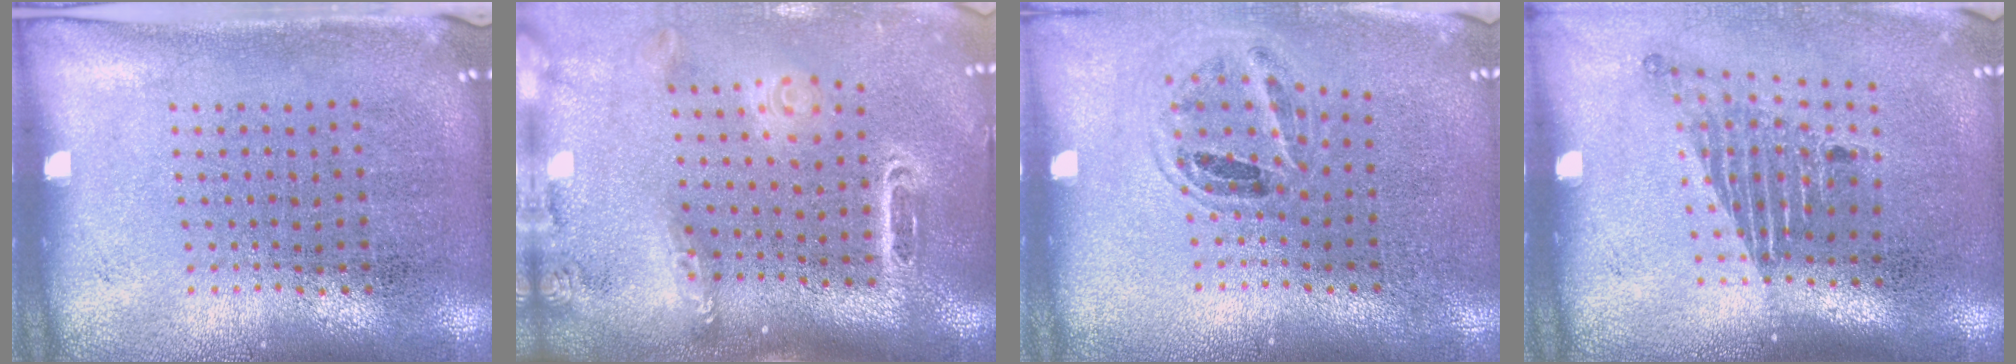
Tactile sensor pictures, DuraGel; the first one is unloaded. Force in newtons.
{"total": 2.7, "press": 1.9, "slide": 1.9}
{"total": 0.9, "press": 0.9, "slide": 0.1}
{"total": 1.7, "press": 1.1, "slide": 1.2}